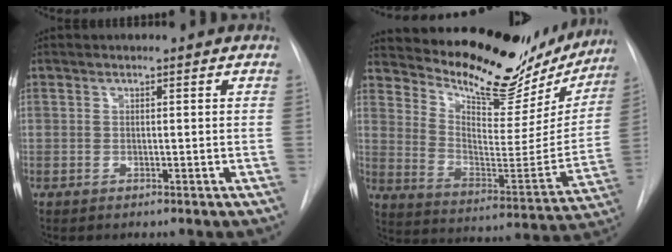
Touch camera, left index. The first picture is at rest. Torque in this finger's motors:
{"motor_torque": [1.04, -1.10, 0.44, 0.05]}